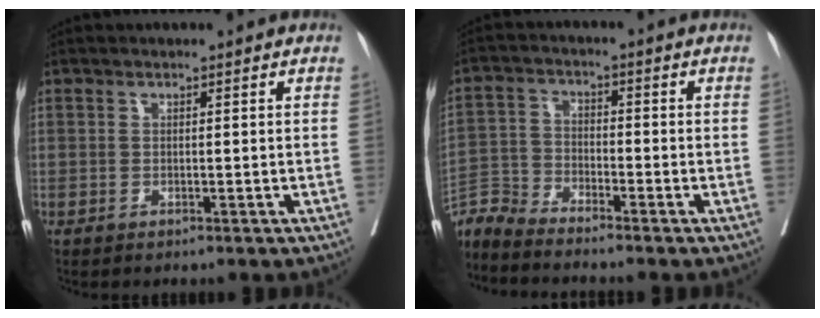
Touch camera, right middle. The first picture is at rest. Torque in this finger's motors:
{"motor_torque": [-0.47, -0.07, 0.00, -0.01]}